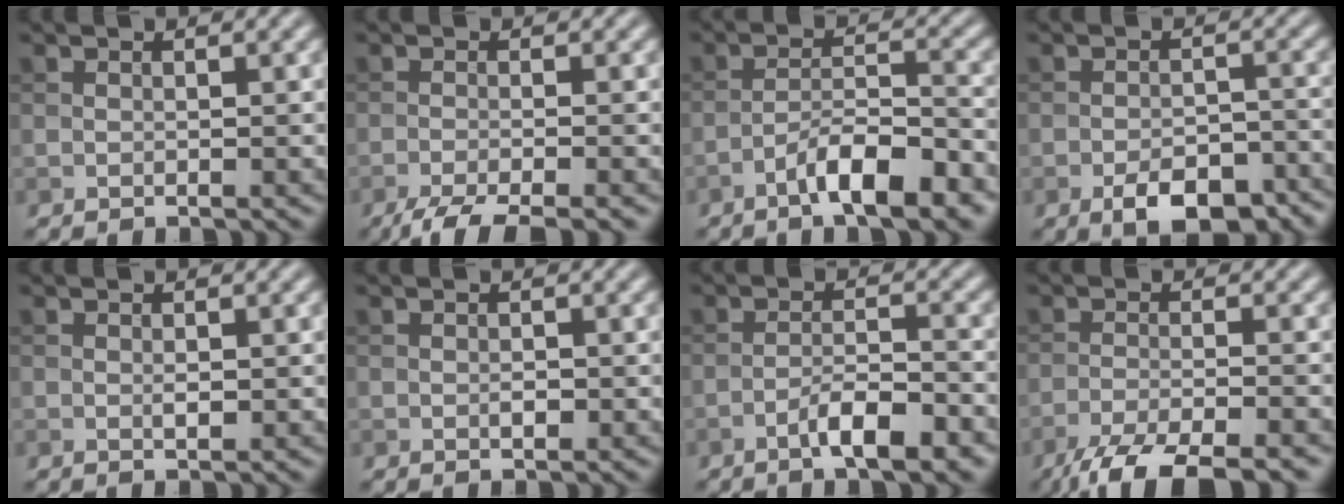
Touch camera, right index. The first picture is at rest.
{"total": 4.5, "force": [-3.2, 0.8, 3.0], "torque": [-0.047, -0.003, -0.065]}
{"total": 6.3, "force": [-4.0, 1.4, 4.6], "torque": [-0.074, 0.010, -0.067]}
{"total": 6.6, "force": [-4.2, 2.9, 4.2], "torque": [-0.059, -0.003, -0.061]}
{"total": 0.7, "force": [0.0, 0.3, 0.7], "torque": [-0.013, -0.003, 0.000]}
{"total": 0.8, "force": [-0.2, 0.4, 0.7], "torque": [-0.010, 0.001, -0.002]}
{"total": 4.6, "force": [-2.8, 1.0, 3.6], "torque": [-0.064, 0.008, -0.048]}
{"total": 7.0, "force": [-5.5, 1.4, 4.1], "torque": [-0.068, -0.010, -0.104]}